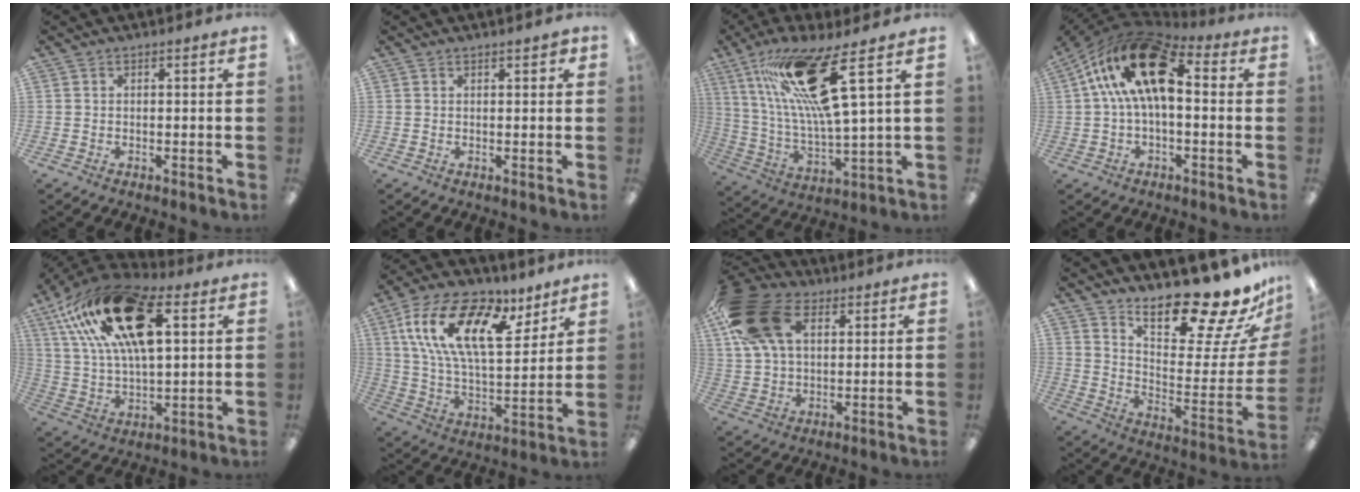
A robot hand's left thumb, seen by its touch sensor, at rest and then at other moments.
{"total": 1.4, "force": [1.0, 0.5, 0.8], "torque": [-0.001, -0.005, 0.014]}
{"total": 20.5, "force": [11.3, 4.5, 16.5], "torque": [-0.319, -0.039, 0.175]}
{"total": 19.6, "force": [5.6, 9.5, 16.2], "torque": [-0.291, -0.015, 0.095]}
{"total": 24.7, "force": [11.0, 12.1, 18.6], "torque": [-0.331, -0.024, 0.189]}
{"total": 23.0, "force": [11.4, 10.3, 17.1], "torque": [-0.319, -0.034, 0.193]}
{"total": 19.5, "force": [7.7, 12.2, 13.2], "torque": [-0.272, -0.003, 0.139]}
{"total": 20.2, "force": [17.6, 4.6, 8.7], "torque": [-0.113, -0.154, 0.290]}